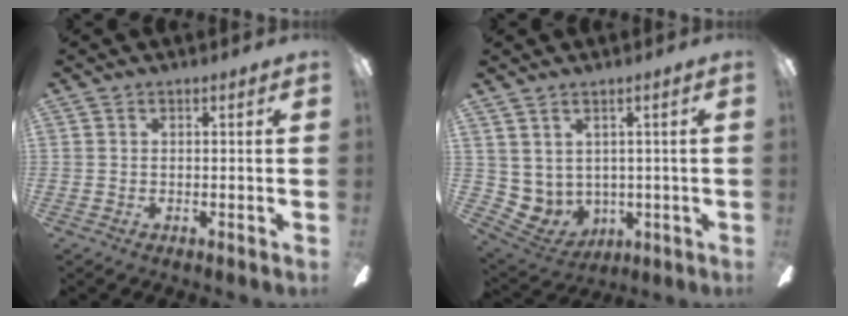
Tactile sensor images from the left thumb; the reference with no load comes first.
{"total": 4.8, "force": [2.6, 3.9, 0.9], "torque": [-0.053, -0.023, 0.054]}